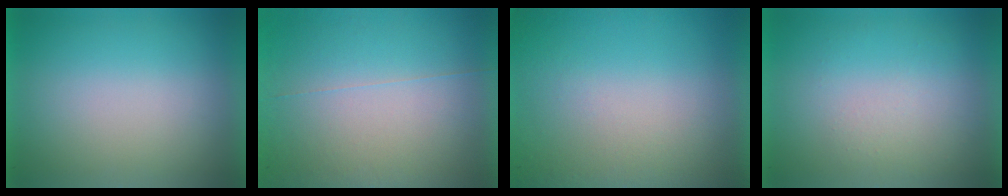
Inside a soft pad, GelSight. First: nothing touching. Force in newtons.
{"total": 6.8}
{"total": 5.1}
{"total": 1.1}